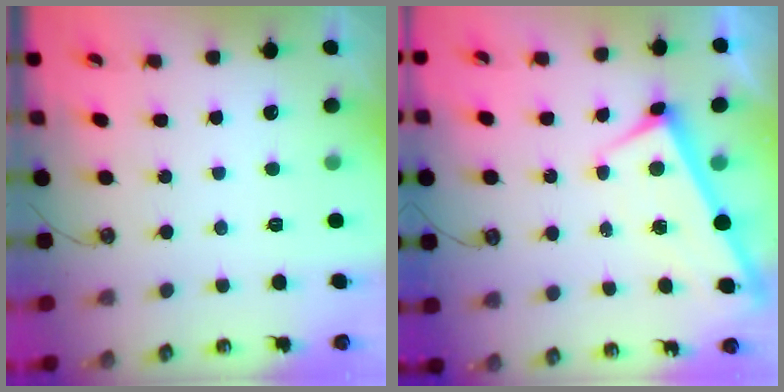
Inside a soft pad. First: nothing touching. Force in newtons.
{"total": 1.0, "press": 1.0, "slide": 0.0}